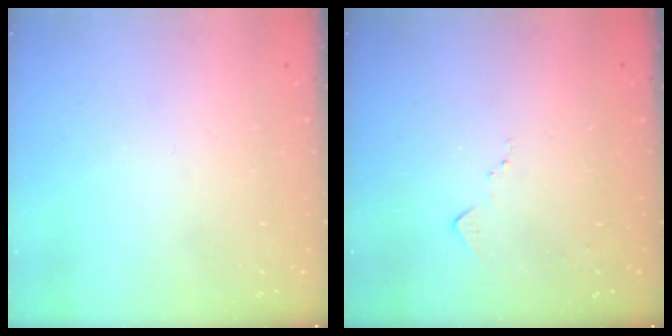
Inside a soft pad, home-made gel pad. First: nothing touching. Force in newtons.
{"total": 6.5, "press": 6.4, "slide": 0.8}